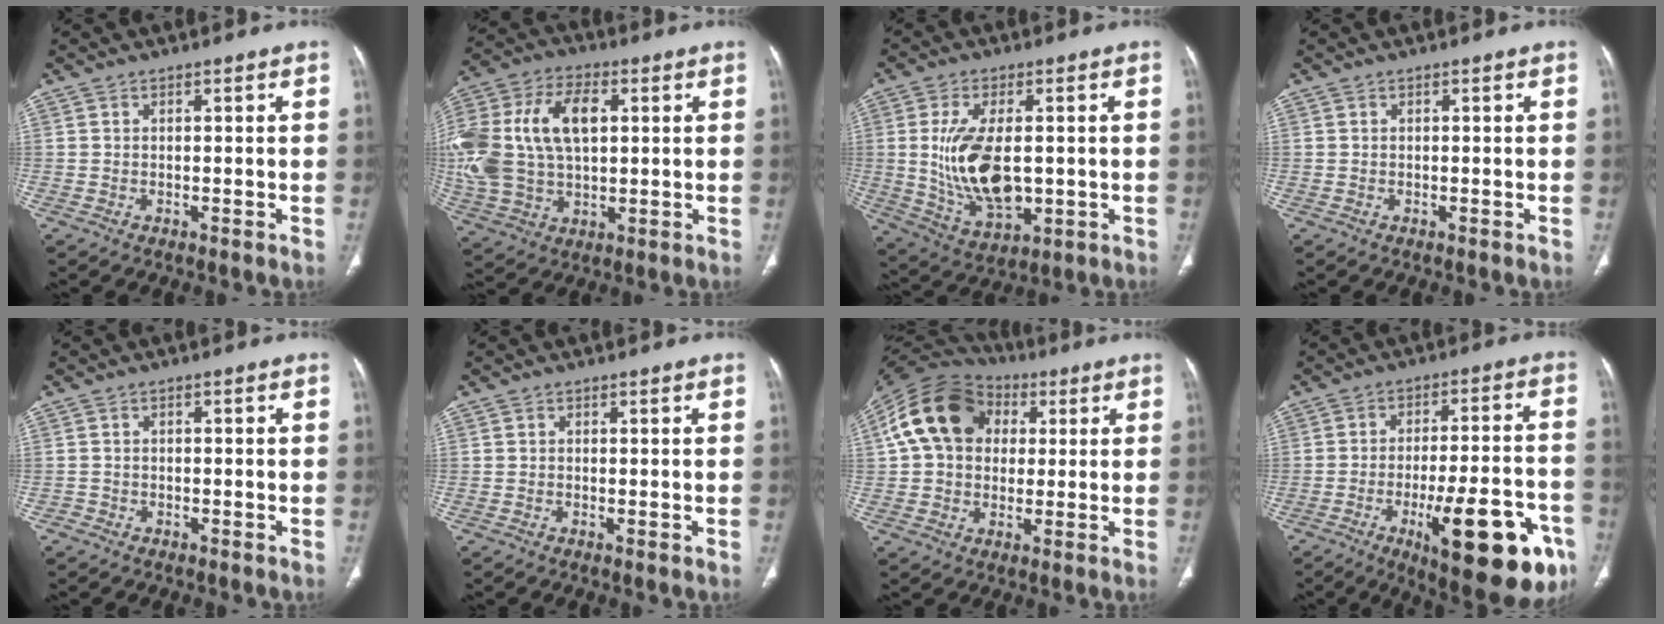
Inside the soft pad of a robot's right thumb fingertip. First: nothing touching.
{"total": 24.4, "force": [4.0, 15.2, 18.6], "torque": [-0.427, 0.024, 0.078]}
{"total": 14.0, "force": [0.1, 7.3, 11.9], "torque": [-0.222, -0.015, 0.017]}
{"total": 0.0}
{"total": 1.0, "force": [-0.7, 0.7, 0.0], "torque": [0.002, 0.005, -0.018]}
{"total": 0.5, "force": [-0.1, 0.1, 0.5], "torque": [-0.016, -0.003, -0.002]}
{"total": 16.8, "force": [3.7, 12.9, 10.0], "torque": [-0.179, 0.025, 0.056]}
{"total": 22.6, "force": [-9.7, 7.2, 19.1], "torque": [-0.218, 0.038, -0.124]}